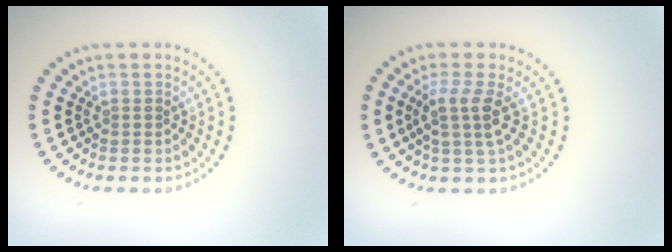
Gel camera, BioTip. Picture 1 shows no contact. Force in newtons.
{"total": 2.7, "press": 2.1, "slide": 1.7}